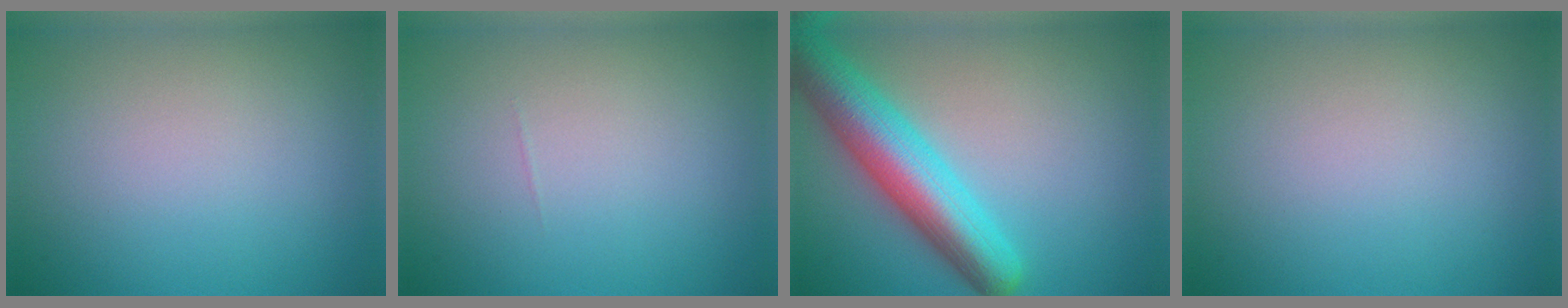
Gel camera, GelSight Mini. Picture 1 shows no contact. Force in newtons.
{"total": 0.0}
{"total": 8.1, "press": 8.1, "slide": 0.4}
{"total": 0.0}